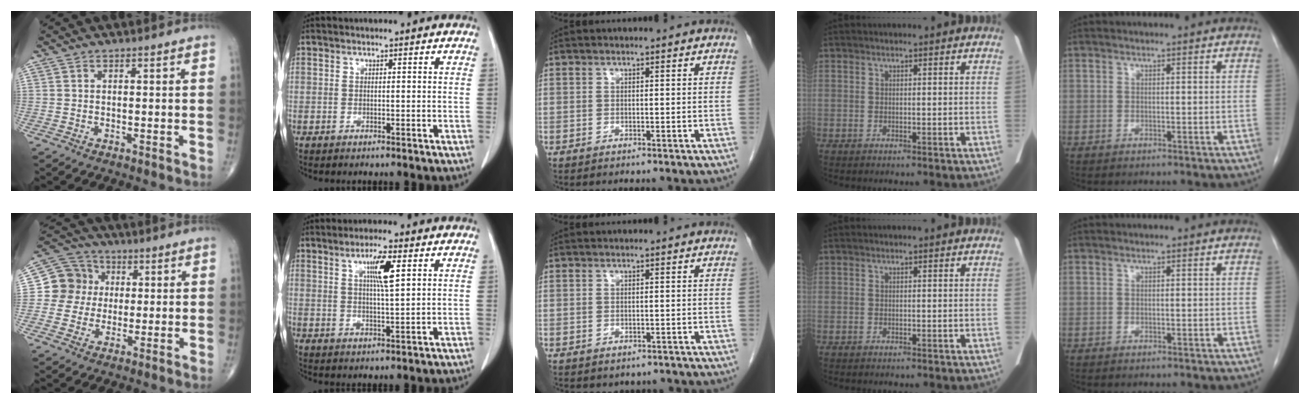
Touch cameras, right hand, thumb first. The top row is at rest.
{"thumb": {"total": 9.0, "force": [0.8, 8.6, 2.5], "torque": [-0.009, 0.013, 0.003]}, "index": {"total": 5.7, "force": [2.2, 0.3, 5.3], "torque": [-0.092, -0.002, 0.038]}, "middle": {"total": 1.2, "force": [-0.9, 0.8, 0.2], "torque": [-0.003, 0.001, -0.009]}}